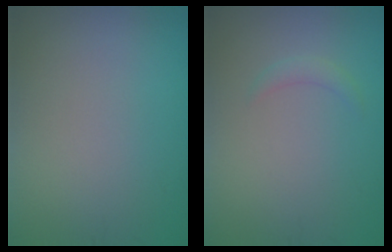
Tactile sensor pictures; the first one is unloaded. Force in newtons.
{"total": 1.0, "press": 1.0, "slide": 0.1}